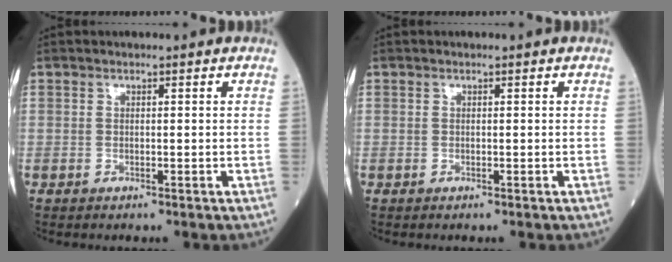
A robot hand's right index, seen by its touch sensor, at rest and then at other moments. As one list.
[{"total": 0.0}]